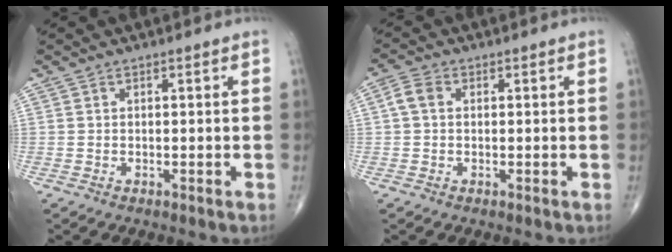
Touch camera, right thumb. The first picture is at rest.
{"total": 3.1, "force": [0.4, 2.3, 2.1], "torque": [-0.046, 0.012, 0.005]}